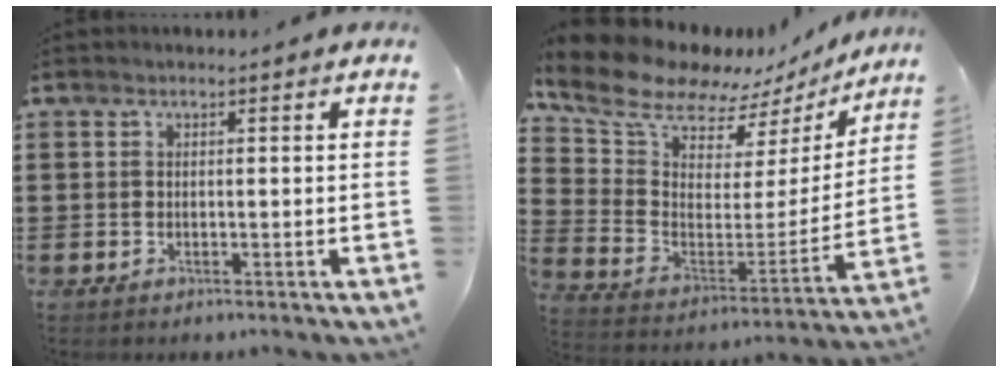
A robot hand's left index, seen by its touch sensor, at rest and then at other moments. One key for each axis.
{"total": 10.3, "fx": 8.7, "fy": 4.1, "fz": 3.5, "tx": -0.110, "ty": -0.059, "tz": 0.154}